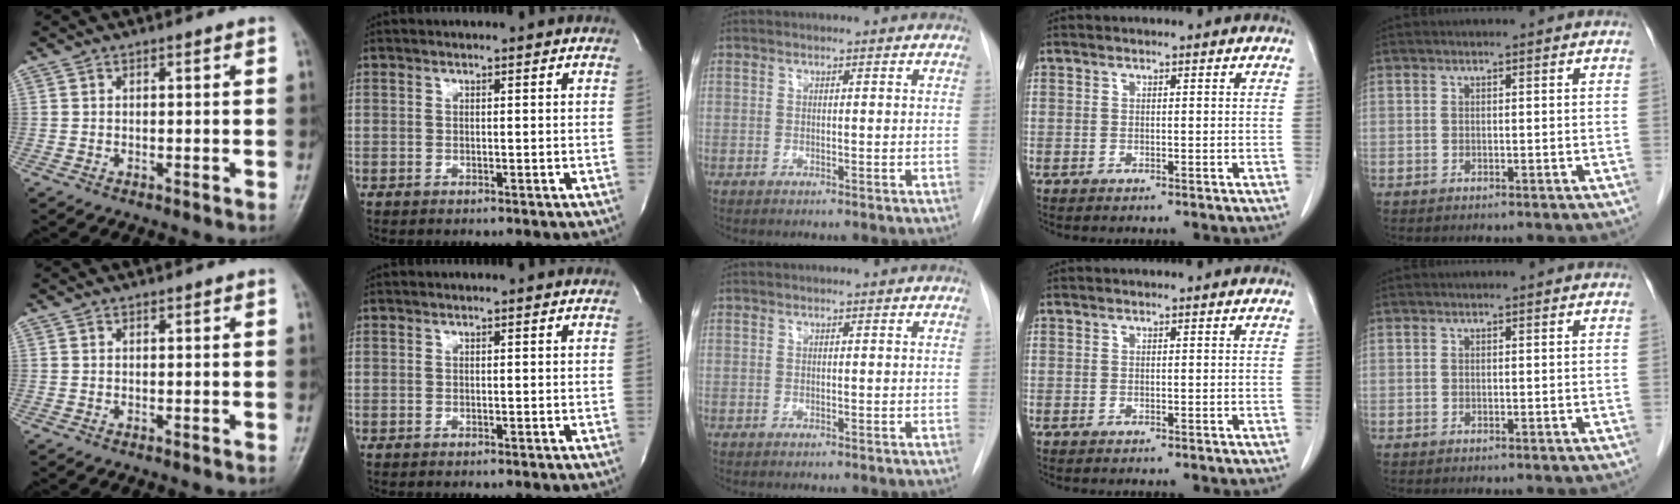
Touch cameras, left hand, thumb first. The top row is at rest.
{}